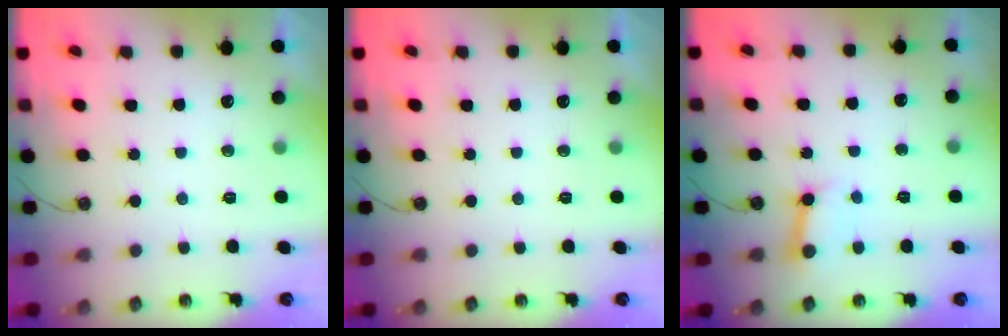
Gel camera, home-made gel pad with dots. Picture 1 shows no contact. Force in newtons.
{"total": 0.0}
{"total": 5.1, "press": 5.0, "slide": 0.7}